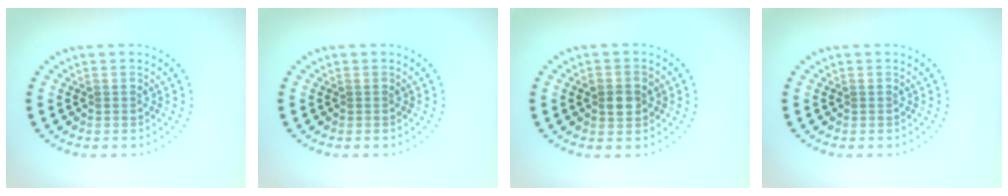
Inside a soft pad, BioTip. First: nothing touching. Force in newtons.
{"total": 0.0}
{"total": 2.3, "press": 2.3, "slide": 0.3}
{"total": 0.0}